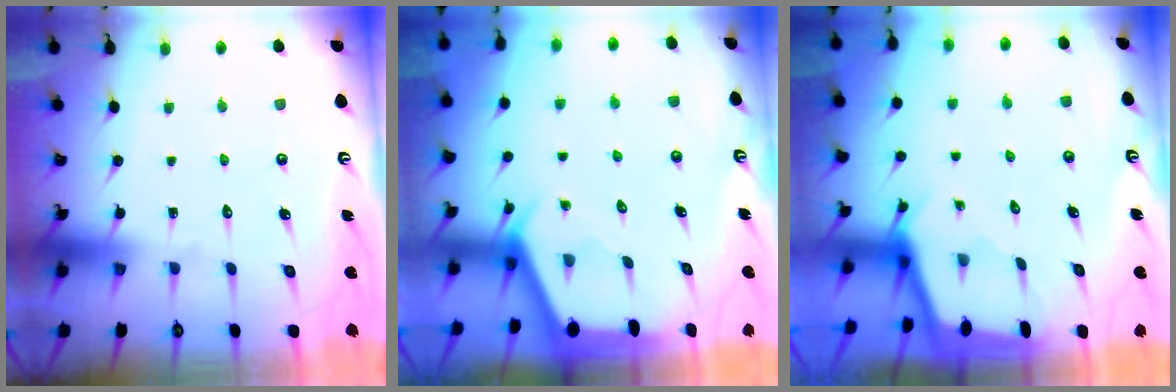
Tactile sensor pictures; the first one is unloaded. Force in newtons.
{"total": 2.4, "press": 2.4, "slide": 0.3}
{"total": 1.7, "press": 1.7, "slide": 0.2}